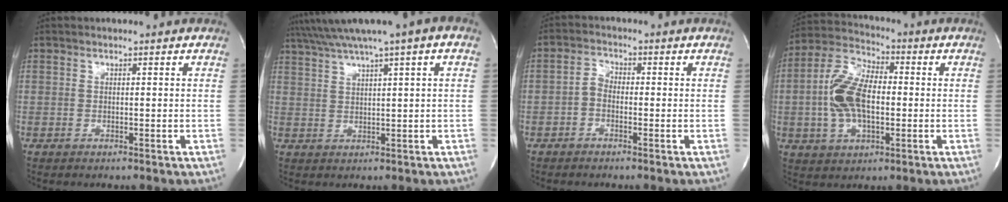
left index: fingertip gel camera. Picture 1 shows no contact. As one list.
[{"total": 8.8, "force": [5.7, -0.5, 6.7], "torque": [-0.115, 0.040, 0.093]}, {"total": 2.4, "force": [-1.1, 1.5, 1.6], "torque": [-0.030, 0.001, -0.023]}, {"total": 11.9, "force": [-0.8, 5.9, 10.3], "torque": [-0.228, 0.014, -0.013]}]